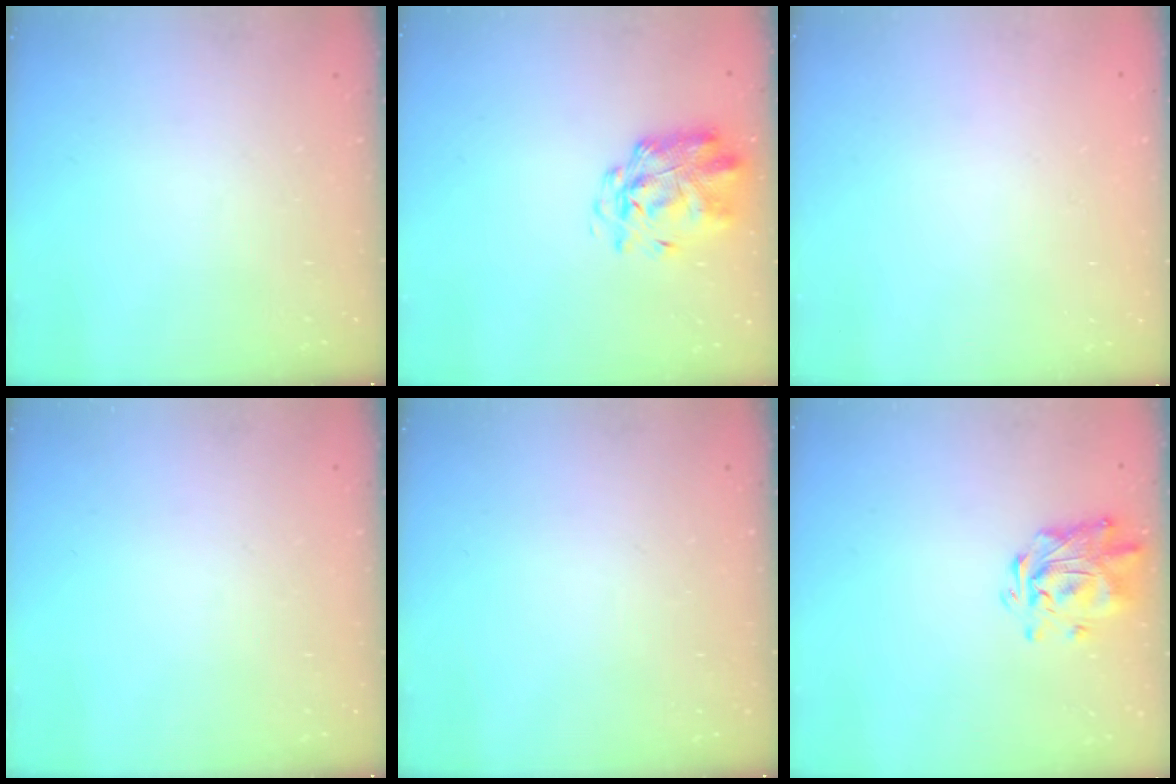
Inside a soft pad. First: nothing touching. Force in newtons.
{"total": 3.0, "press": 2.9, "slide": 0.7}
{"total": 1.6, "press": 1.6, "slide": 0.2}
{"total": 0.0}
{"total": 0.0}
{"total": 1.9, "press": 1.8, "slide": 0.6}